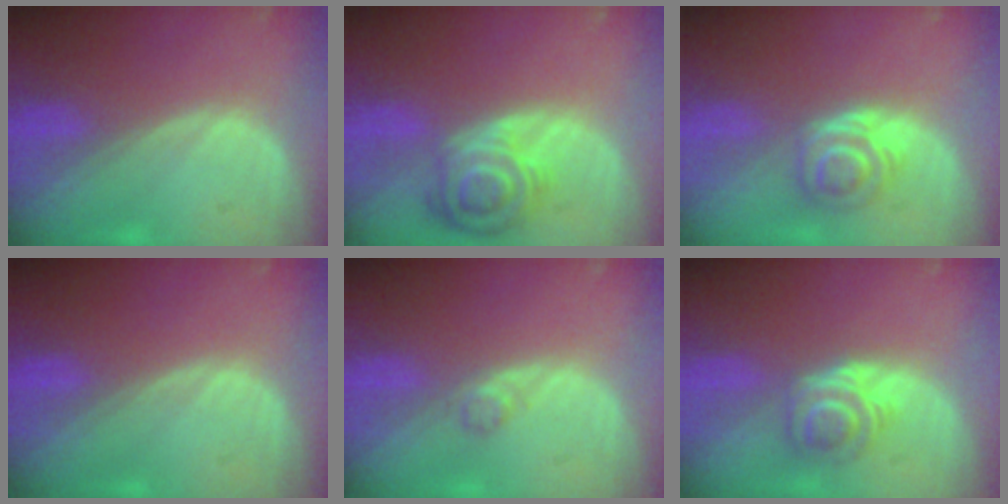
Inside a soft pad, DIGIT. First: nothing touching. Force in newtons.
{"total": 8.3, "press": 7.3, "slide": 3.9}
{"total": 5.2, "press": 4.8, "slide": 2.1}
{"total": 0.0}
{"total": 1.4, "press": 1.4, "slide": 0.1}
{"total": 6.1, "press": 5.0, "slide": 3.5}